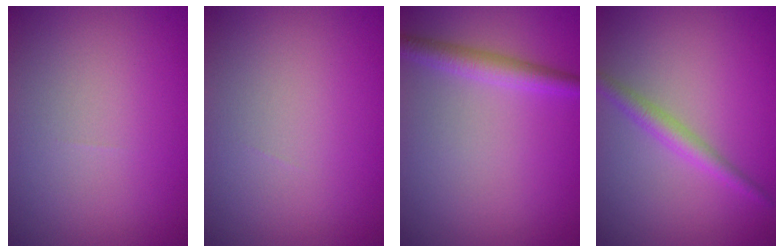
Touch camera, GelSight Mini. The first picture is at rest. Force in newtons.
{"total": 0.0}
{"total": 2.4, "press": 2.4, "slide": 0.1}
{"total": 2.2, "press": 2.2, "slide": 0.0}